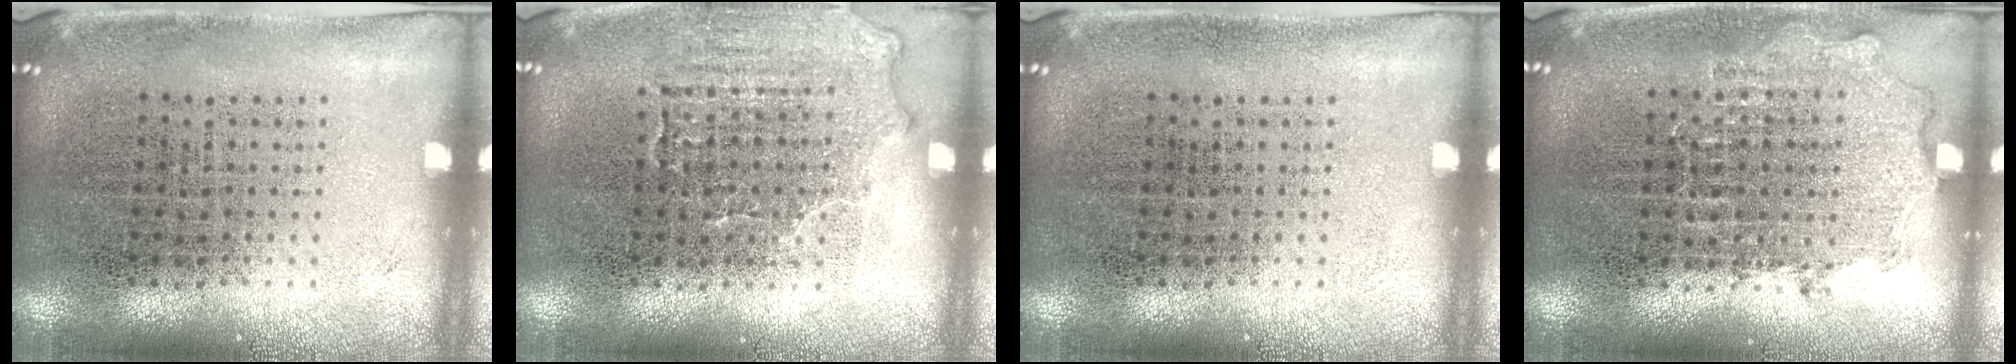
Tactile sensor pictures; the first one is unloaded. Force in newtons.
{"total": 1.4, "press": 1.2, "slide": 0.6}
{"total": 0.0}
{"total": 0.8, "press": 0.7, "slide": 0.2}